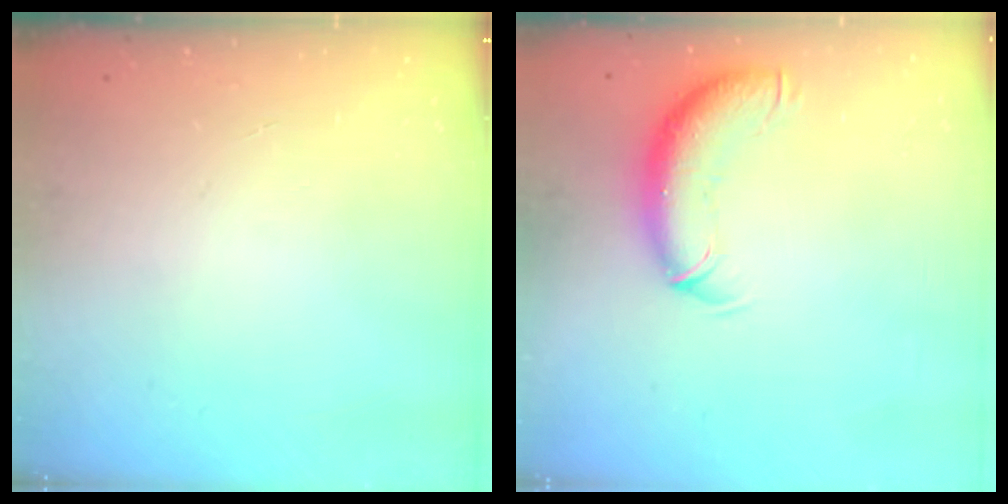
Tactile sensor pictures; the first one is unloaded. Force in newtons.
{"total": 10.9, "press": 10.6, "slide": 2.3}